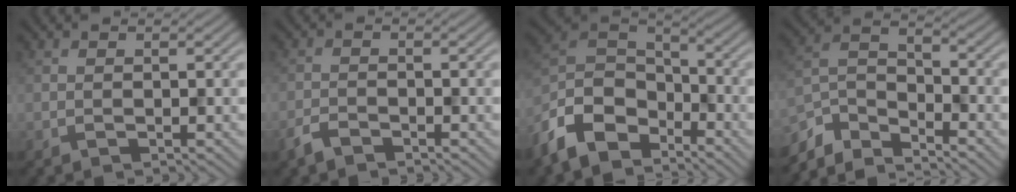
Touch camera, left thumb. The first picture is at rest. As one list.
[{"total": 2.3, "force": [-1.9, 0.7, 1.0], "torque": [-0.025, -0.002, -0.046]}, {"total": 10.5, "force": [-7.2, 5.5, 5.3], "torque": [-0.122, -0.009, -0.164]}, {"total": 7.4, "force": [-6.5, 1.8, 3.0], "torque": [-0.065, 0.000, -0.145]}]